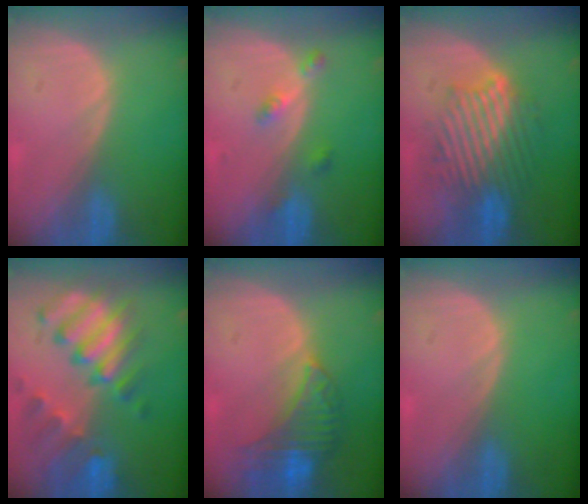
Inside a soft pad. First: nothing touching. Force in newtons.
{"total": 3.2, "press": 2.7, "slide": 1.7}
{"total": 9.1, "press": 9.1, "slide": 0.6}
{"total": 10.7, "press": 9.2, "slide": 5.5}
{"total": 8.0, "press": 7.1, "slide": 3.7}
{"total": 0.0}